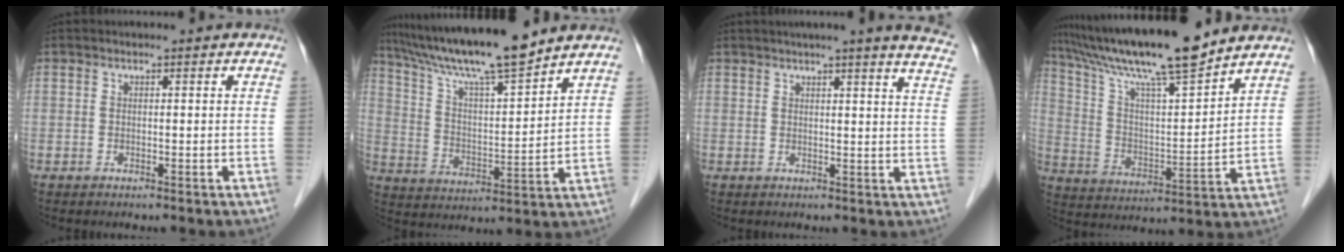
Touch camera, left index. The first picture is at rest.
{"total": 14.4, "force": [12.5, -0.4, 7.3], "torque": [-0.133, 0.004, 0.221]}
{"total": 14.7, "force": [12.5, -0.3, 7.7], "torque": [-0.094, -0.032, 0.129]}
{"total": 17.5, "force": [14.8, 0.1, 9.2], "torque": [-0.165, 0.005, 0.257]}